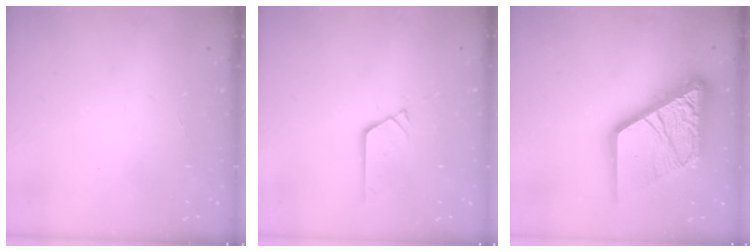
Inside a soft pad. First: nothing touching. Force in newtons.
{"total": 3.6, "press": 3.6, "slide": 0.0}
{"total": 27.5, "press": 27.4, "slide": 3.2}